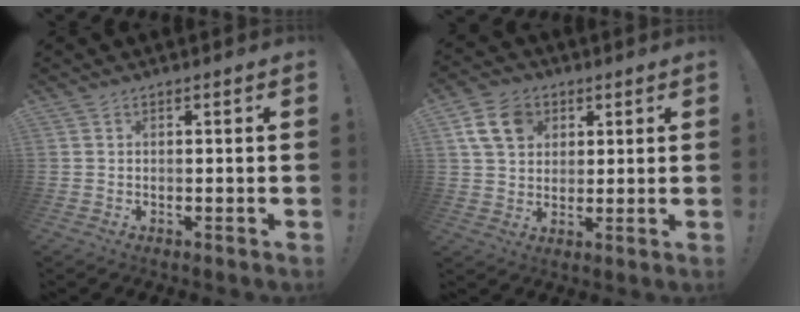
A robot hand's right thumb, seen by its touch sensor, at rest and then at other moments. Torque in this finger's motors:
{"motor_torque": [0.01, 0.01, 0.12, 0.08, 0.00]}